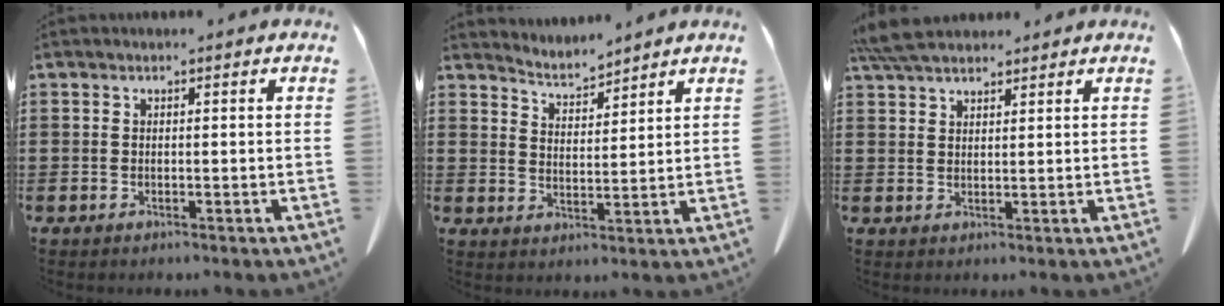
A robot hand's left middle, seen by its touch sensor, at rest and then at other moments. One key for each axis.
{"total": 3.6, "fx": 3.5, "fy": 0.3, "fz": -0.3, "tx": -0.008, "ty": -0.022, "tz": 0.063}
{"total": 5.1, "fx": 4.6, "fy": 1.1, "fz": 2.1, "tx": -0.052, "ty": -0.007, "tz": 0.089}